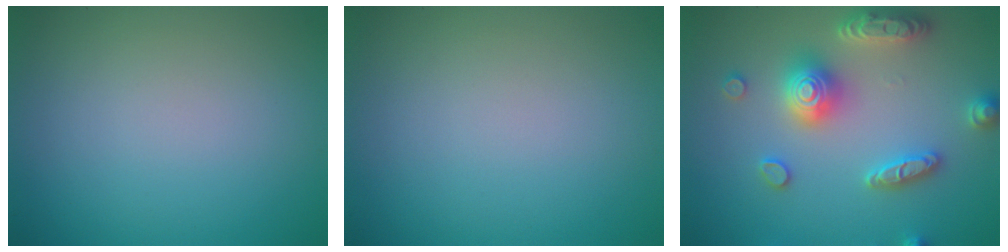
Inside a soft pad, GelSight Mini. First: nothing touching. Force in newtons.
{"total": 0.0}
{"total": 5.3, "press": 5.3, "slide": 0.8}